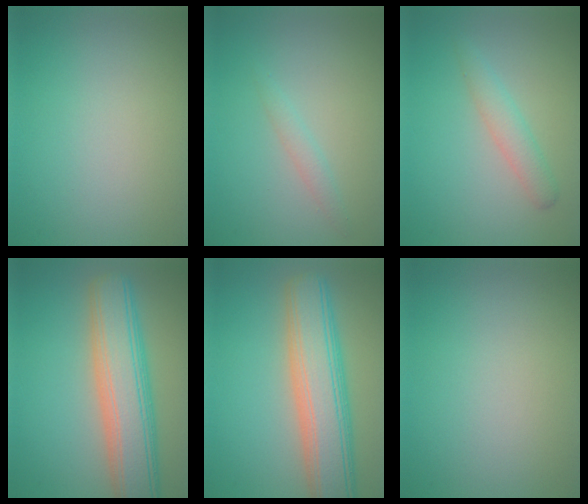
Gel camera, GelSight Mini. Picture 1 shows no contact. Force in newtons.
{"total": 1.1, "press": 1.1, "slide": 0.1}
{"total": 2.0, "press": 2.0, "slide": 0.0}
{"total": 8.6, "press": 8.6, "slide": 0.6}
{"total": 8.6, "press": 8.6, "slide": 0.6}
{"total": 0.0}